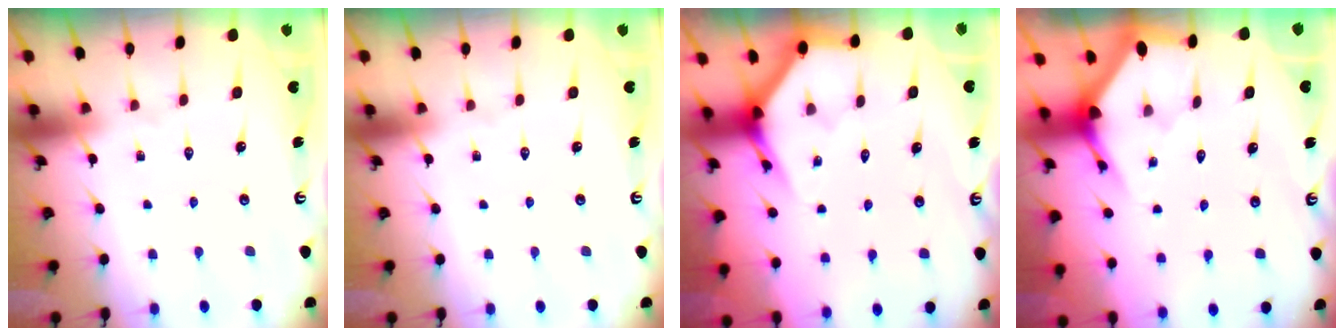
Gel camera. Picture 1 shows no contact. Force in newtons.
{"total": 0.0}
{"total": 3.9, "press": 3.8, "slide": 0.4}
{"total": 3.0, "press": 3.0, "slide": 0.2}